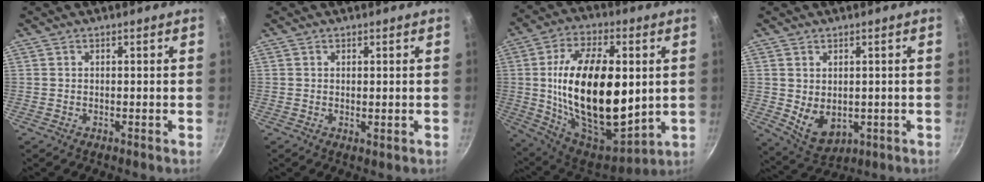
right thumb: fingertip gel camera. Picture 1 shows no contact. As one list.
[{"total": 1.0, "force": [0.2, 0.4, 0.9], "torque": [-0.014, -0.006, 0.002]}, {"total": 28.2, "force": [1.7, 15.1, 23.8], "torque": [-0.404, -0.016, 0.042]}, {"total": 7.1, "force": [0.1, 5.1, 4.9], "torque": [-0.070, -0.018, 0.022]}]